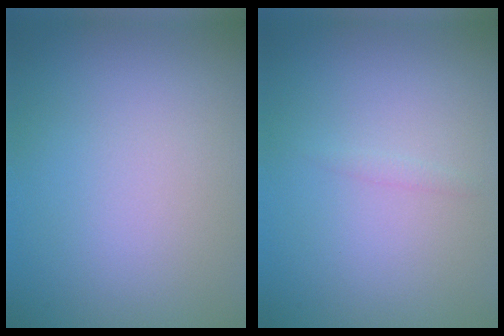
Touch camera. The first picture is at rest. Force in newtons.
{"total": 0.6, "press": 0.6, "slide": 0.1}